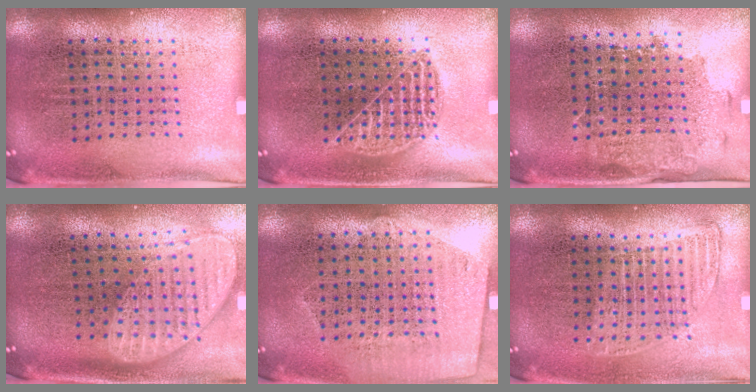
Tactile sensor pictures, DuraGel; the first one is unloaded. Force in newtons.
{"total": 1.5, "press": 1.5, "slide": 0.3}
{"total": 1.4, "press": 1.2, "slide": 0.7}
{"total": 2.0, "press": 1.6, "slide": 1.1}
{"total": 1.2, "press": 1.1, "slide": 0.6}
{"total": 1.2, "press": 1.0, "slide": 0.6}